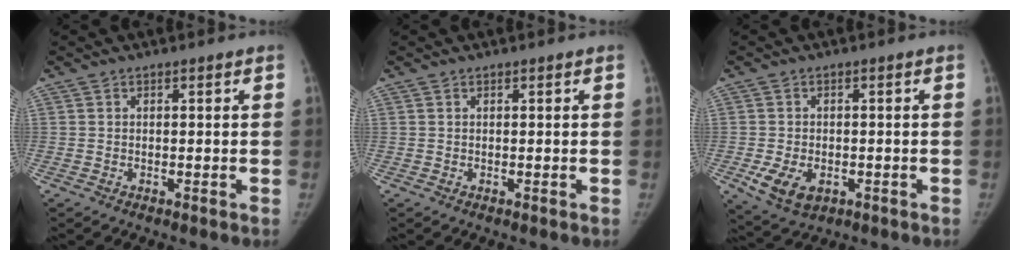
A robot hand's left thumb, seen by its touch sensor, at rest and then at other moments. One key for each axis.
{"total": 0.0}
{"total": 6.9, "fx": -2.2, "fy": 4.6, "fz": 4.7, "tx": -0.079, "ty": -0.005, "tz": -0.028}